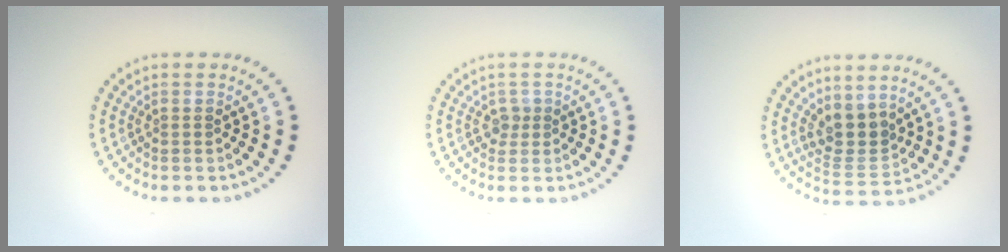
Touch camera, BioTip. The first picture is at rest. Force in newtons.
{"total": 1.1, "press": 0.9, "slide": 0.5}
{"total": 3.4, "press": 2.8, "slide": 1.8}